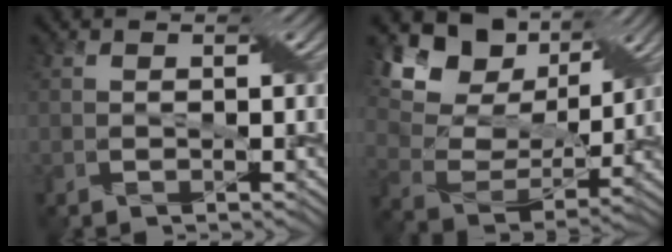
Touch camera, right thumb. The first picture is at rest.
{"total": 14.4, "force": [7.6, 9.0, 8.3], "torque": [-0.192, 0.021, 0.124]}